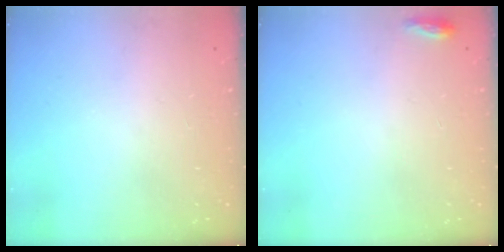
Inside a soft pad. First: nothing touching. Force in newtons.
{"total": 3.7, "press": 3.5, "slide": 1.2}